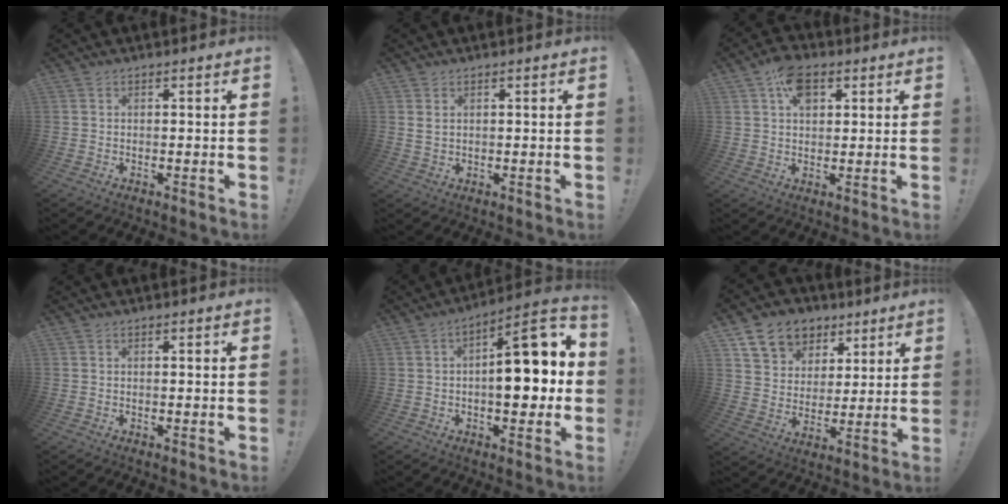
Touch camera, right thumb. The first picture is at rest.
{"total": 2.2, "force": [1.0, 1.3, 1.4], "torque": [-0.021, 0.000, 0.018]}
{"total": 8.9, "force": [3.7, 5.7, 5.7], "torque": [-0.088, 0.000, 0.070]}
{"total": 0.0}
{"total": 17.5, "force": [0.5, 8.4, 15.4], "torque": [-0.198, 0.006, 0.004]}
{"total": 13.9, "force": [7.8, 10.4, 5.0], "torque": [-0.071, -0.040, 0.153]}